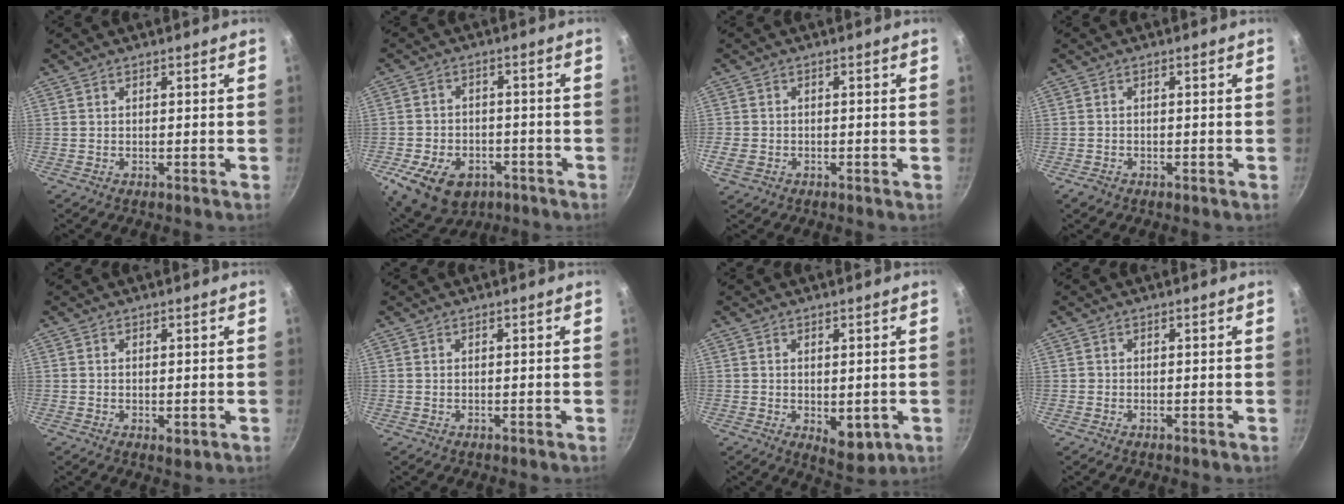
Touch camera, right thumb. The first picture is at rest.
{"total": 14.4, "force": [-6.2, 10.0, 8.4], "torque": [-0.141, 0.018, -0.087]}
{"total": 3.3, "force": [-1.2, 2.6, 1.7], "torque": [-0.039, 0.001, -0.022]}
{"total": 1.6, "force": [-1.0, 1.1, 0.6], "torque": [-0.017, 0.009, -0.016]}
{"total": 1.7, "force": [-0.1, 1.0, 1.4], "torque": [-0.021, -0.006, 0.000]}
{"total": 0.0}
{"total": 5.7, "force": [-0.6, 3.3, 4.5], "torque": [-0.054, -0.015, 0.000]}
{"total": 0.0}